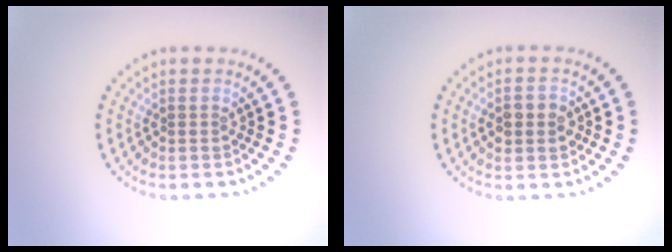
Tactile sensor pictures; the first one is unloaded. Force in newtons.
{"total": 2.3, "press": 2.3, "slide": 0.0}